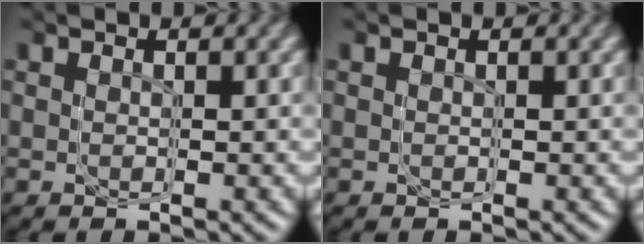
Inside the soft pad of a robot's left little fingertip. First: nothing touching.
{"total": 0.0}